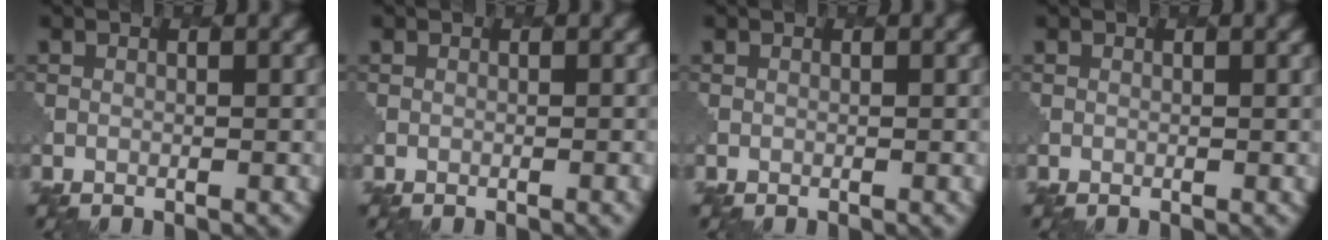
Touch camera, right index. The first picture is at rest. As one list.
[{"total": 1.2, "force": [-0.6, 0.3, 1.0], "torque": [-0.005, 0.002, -0.004]}, {"total": 0.0}, {"total": 0.0}]